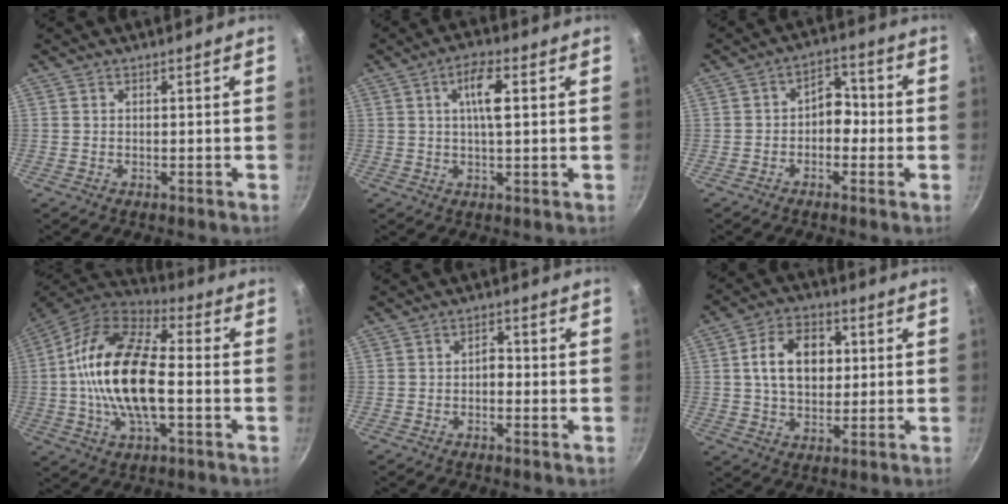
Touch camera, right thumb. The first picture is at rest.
{"total": 6.5, "force": [1.5, 2.0, 6.0], "torque": [-0.104, 0.007, 0.024]}
{"total": 5.6, "force": [-1.0, 4.0, 3.8], "torque": [-0.017, 0.023, -0.027]}
{"total": 20.3, "force": [-1.2, 9.8, 17.8], "torque": [-0.321, 0.034, -0.039]}
{"total": 2.3, "force": [-0.6, 1.4, 1.7], "torque": [-0.023, 0.011, -0.013]}
{"total": 12.0, "force": [1.9, 8.3, 8.4], "torque": [-0.115, 0.010, 0.025]}